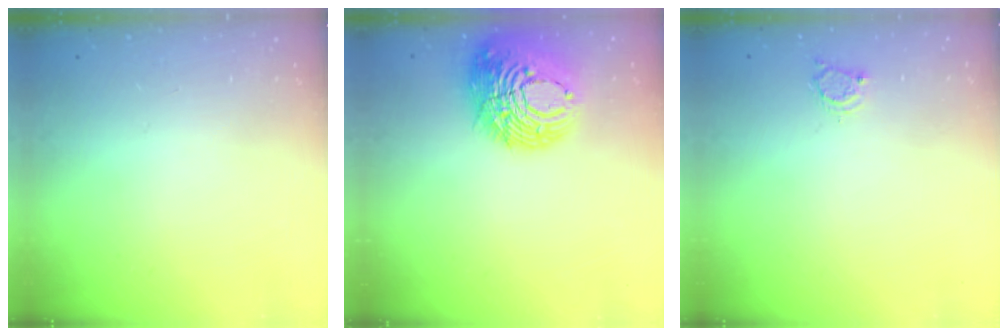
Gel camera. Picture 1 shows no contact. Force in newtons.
{"total": 16.6, "press": 16.4, "slide": 2.0}
{"total": 3.9, "press": 3.9, "slide": 0.2}